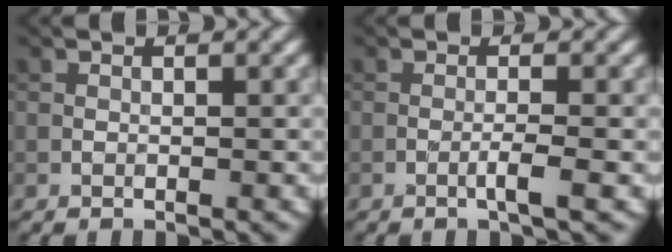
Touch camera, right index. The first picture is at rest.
{"total": 1.4, "force": [-0.5, 0.1, 1.3], "torque": [-0.022, 0.003, -0.014]}